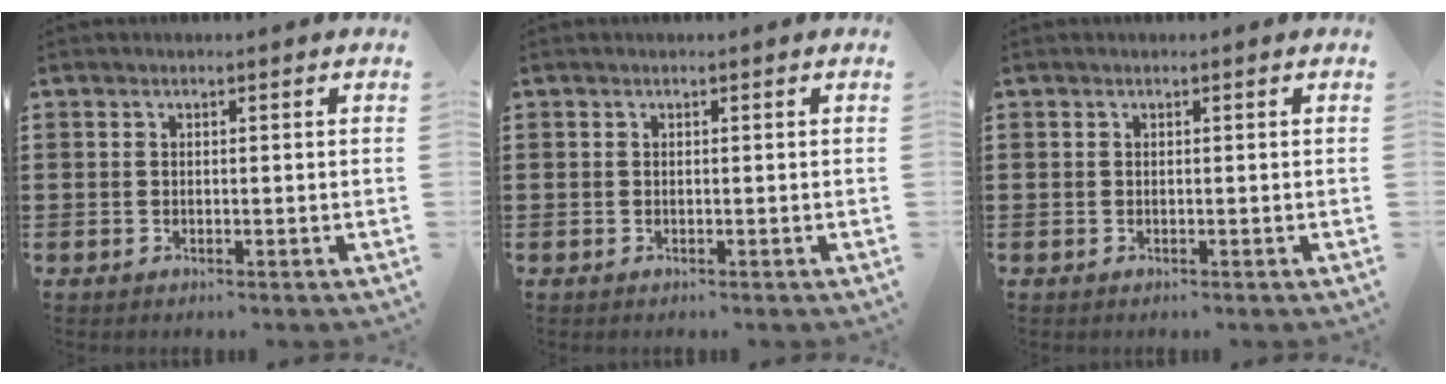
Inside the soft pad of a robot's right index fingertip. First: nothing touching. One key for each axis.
{"total": 0.0}
{"total": 0.0}